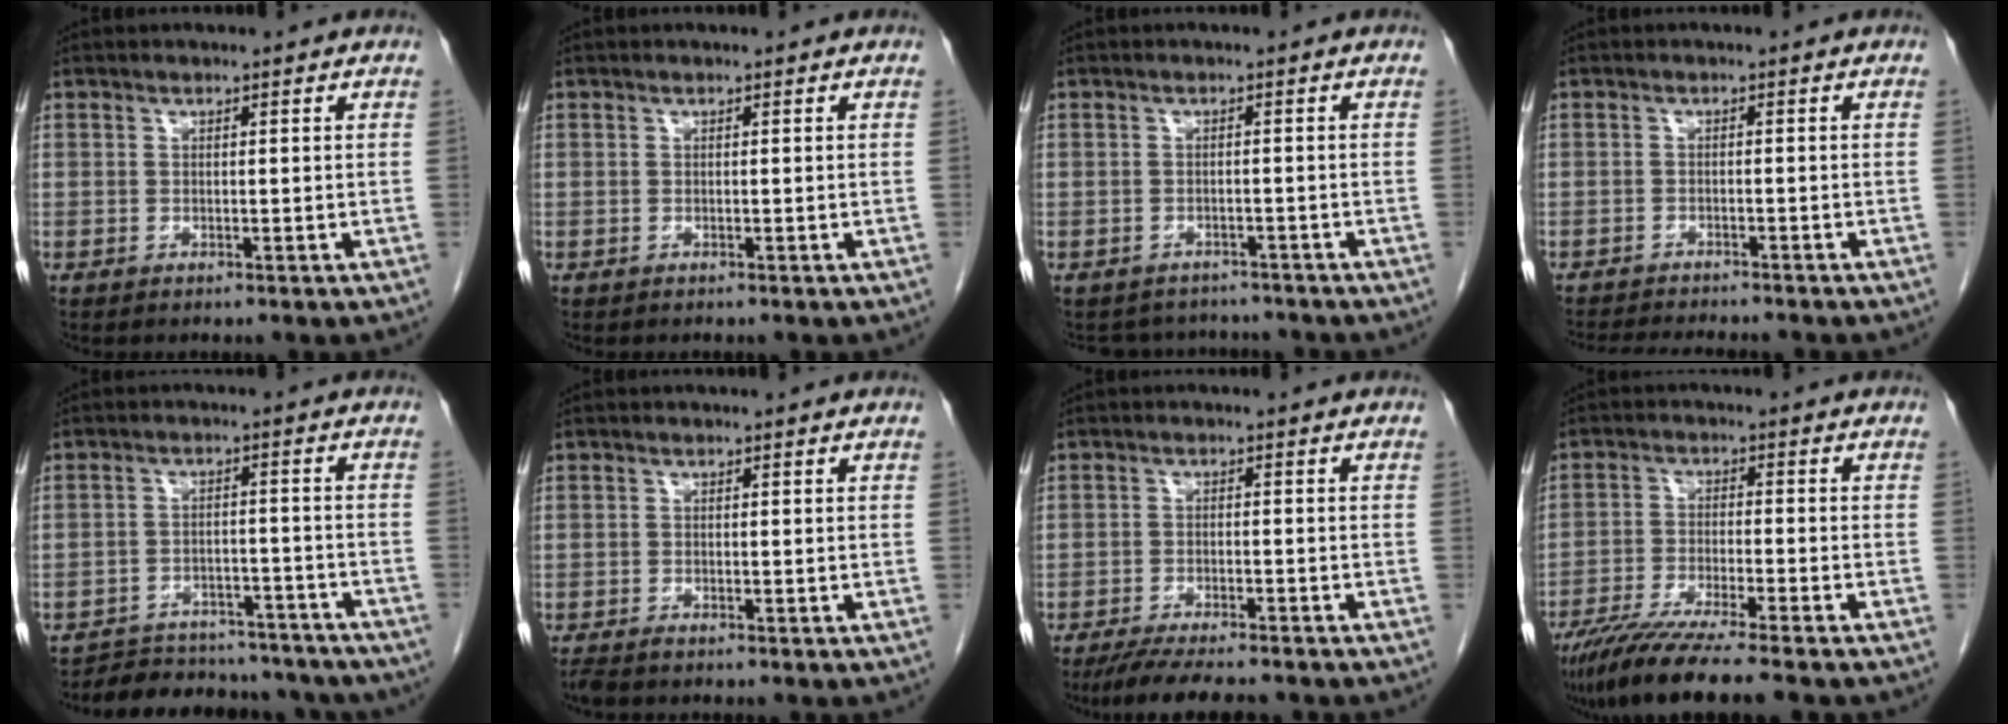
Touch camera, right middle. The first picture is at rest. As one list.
[{"total": 0.0}, {"total": 5.6, "force": [-5.3, 1.8, 0.0], "torque": [0.001, 0.009, -0.065]}, {"total": 9.4, "force": [-8.7, 1.1, 3.4], "torque": [-0.051, -0.013, -0.122]}, {"total": 16.0, "force": [-14.5, 5.6, 3.8], "torque": [-0.056, 0.021, -0.180]}, {"total": 1.5, "force": [-1.3, 0.2, 0.7], "torque": [-0.016, -0.006, -0.023]}, {"total": 9.5, "force": [-8.2, 1.3, 4.5], "torque": [-0.068, -0.020, -0.126]}, {"total": 11.5, "force": [-9.4, -0.2, 6.7], "torque": [-0.104, -0.031, -0.154]}]